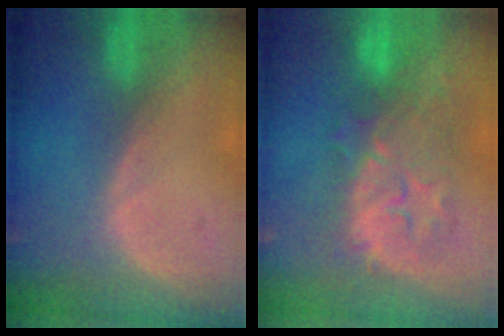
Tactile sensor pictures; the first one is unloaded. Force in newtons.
{"total": 9.4, "press": 9.2, "slide": 1.7}